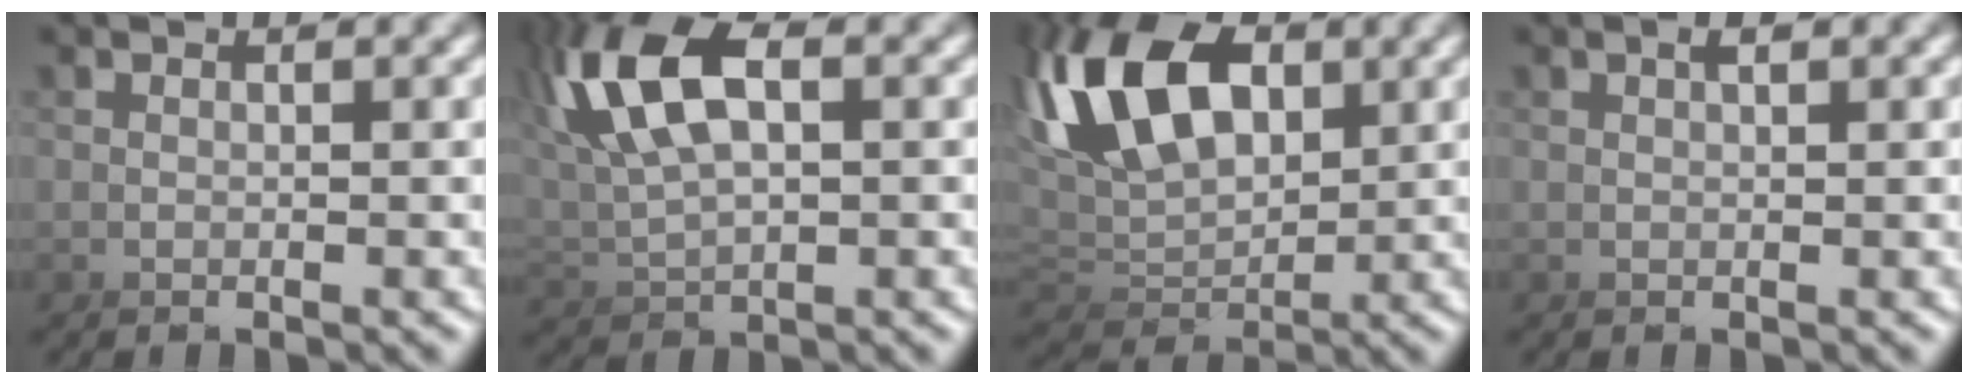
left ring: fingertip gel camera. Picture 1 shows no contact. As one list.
[{"total": 5.1, "force": [2.4, 2.8, 3.5], "torque": [-0.132, 0.009, 0.034]}, {"total": 6.5, "force": [2.5, 4.6, 3.9], "torque": [-0.095, 0.011, 0.026]}, {"total": 1.0, "force": [-0.3, -0.9, 0.1], "torque": [0.006, 0.011, -0.009]}]